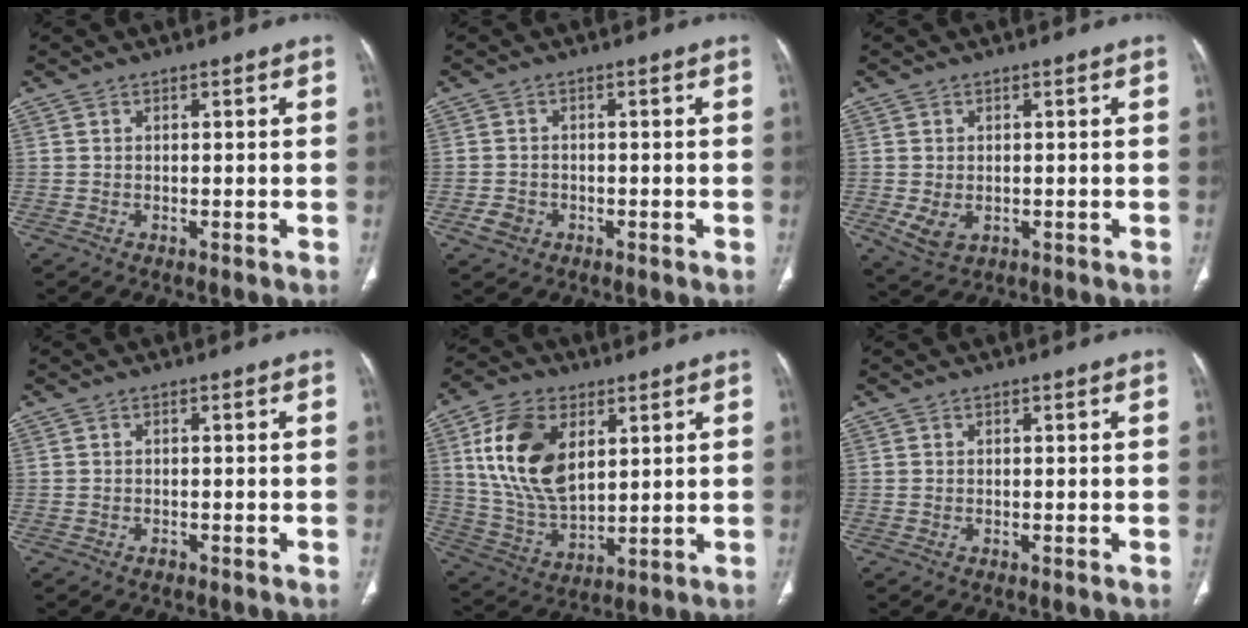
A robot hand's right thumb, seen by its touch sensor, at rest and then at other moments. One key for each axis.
{"total": 2.7, "fx": -1.1, "fy": 2.2, "fz": 1.0, "tx": -0.016, "ty": 0.007, "tz": -0.017}
{"total": 4.5, "fx": -0.8, "fy": 3.2, "fz": 3.0, "tx": -0.058, "ty": -0.007, "tz": -0.001}
{"total": 0.6, "fx": -0.5, "fy": 0.3, "fz": 0.1, "tx": -0.003, "ty": 0.000, "tz": -0.009}
{"total": 17.1, "fx": 5.4, "fy": 10.2, "fz": 12.6, "tx": -0.223, "ty": -0.017, "tz": 0.111}
{"total": 0.0}